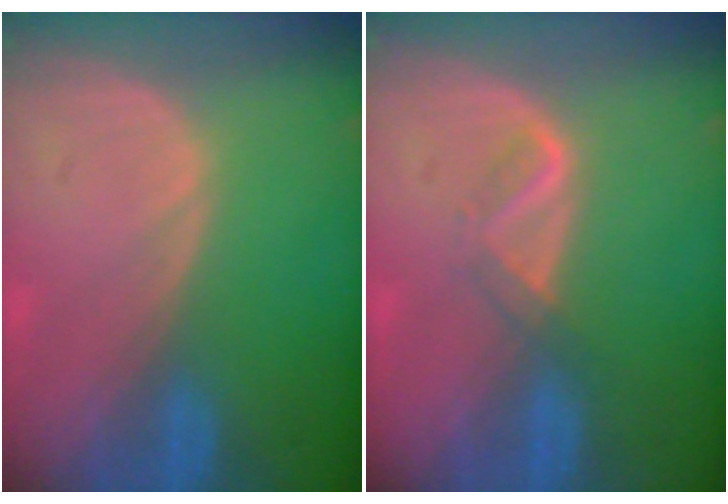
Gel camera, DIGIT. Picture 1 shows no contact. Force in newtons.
{"total": 2.4, "press": 2.4, "slide": 0.7}